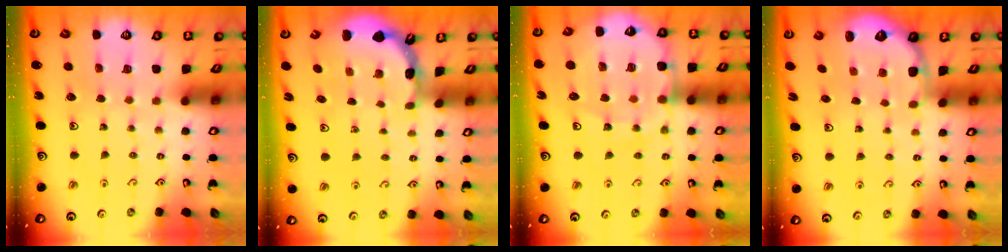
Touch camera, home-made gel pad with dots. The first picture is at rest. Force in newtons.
{"total": 1.6, "press": 1.6, "slide": 0.1}
{"total": 14.4, "press": 14.3, "slide": 1.5}
{"total": 1.8, "press": 1.7, "slide": 0.1}